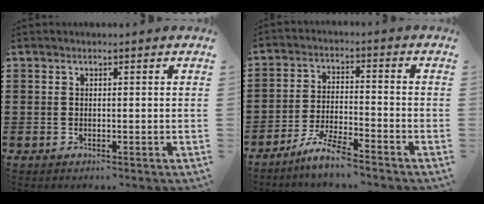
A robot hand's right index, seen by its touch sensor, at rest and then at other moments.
{"total": 5.8, "force": [-5.2, 0.1, 2.5], "torque": [-0.063, -0.007, -0.103]}